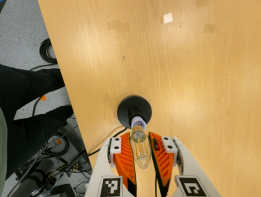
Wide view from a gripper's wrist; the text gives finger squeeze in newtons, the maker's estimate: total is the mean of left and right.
{"total": 20.5, "left": 23.0, "right": 18.0}